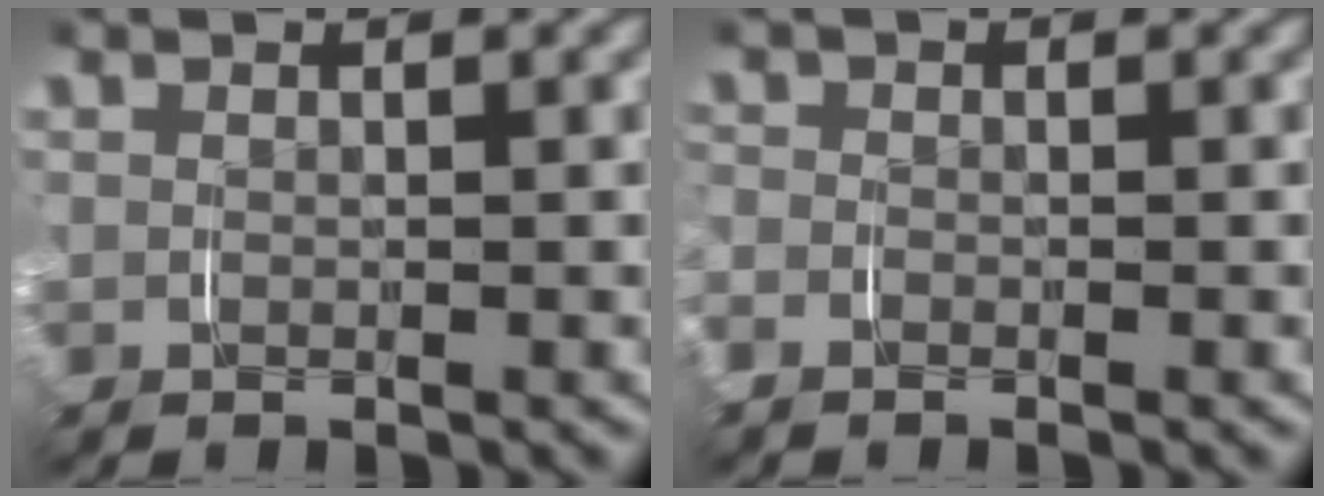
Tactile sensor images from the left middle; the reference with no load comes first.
{"total": 1.1, "force": [-0.9, 0.5, -0.1], "torque": [-0.004, -0.004, -0.020]}